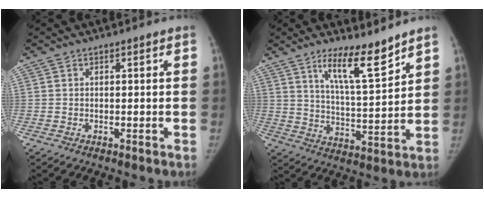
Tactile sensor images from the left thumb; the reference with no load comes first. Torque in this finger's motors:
{"motor_torque": [0.19, 0.11, 0.78, -0.64, 0.08]}